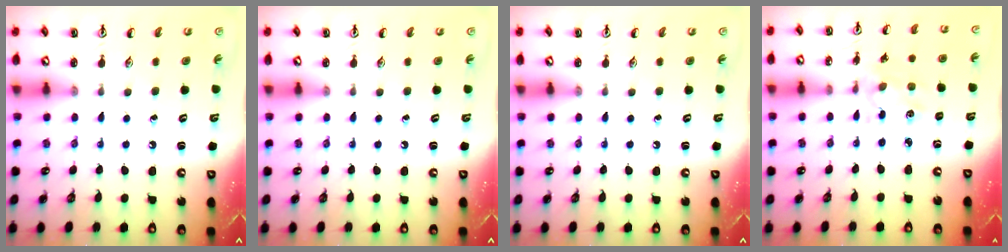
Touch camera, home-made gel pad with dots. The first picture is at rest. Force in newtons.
{"total": 0.0}
{"total": 0.0}
{"total": 1.9, "press": 1.9, "slide": 0.3}